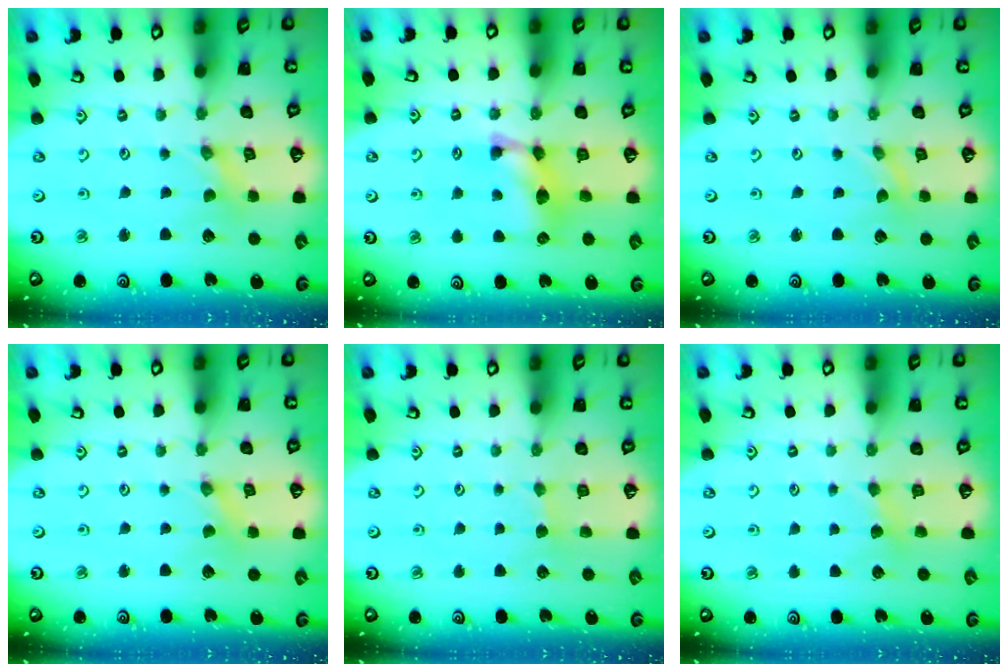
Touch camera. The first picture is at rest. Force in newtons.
{"total": 10.5, "press": 10.5, "slide": 0.3}
{"total": 0.0}
{"total": 0.5, "press": 0.5, "slide": 0.1}
{"total": 2.7, "press": 2.6, "slide": 0.4}
{"total": 2.9, "press": 2.9, "slide": 0.5}